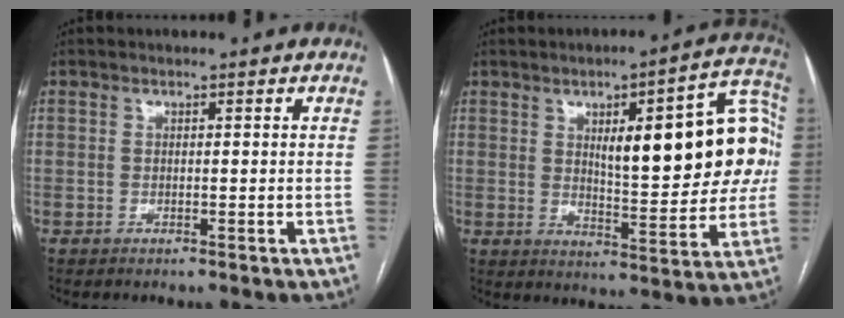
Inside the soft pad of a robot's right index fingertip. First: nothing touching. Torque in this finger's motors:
{"motor_torque": [1.33, 0.81, 0.69, 0.14]}